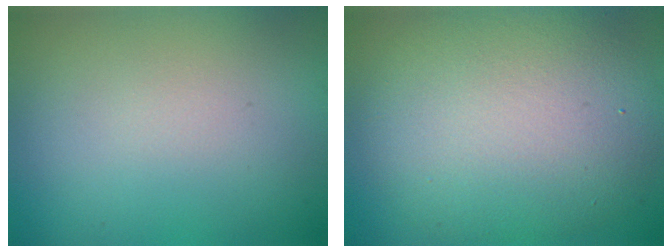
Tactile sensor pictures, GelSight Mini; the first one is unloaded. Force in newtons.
{"total": 9.2, "press": 9.2, "slide": 0.5}